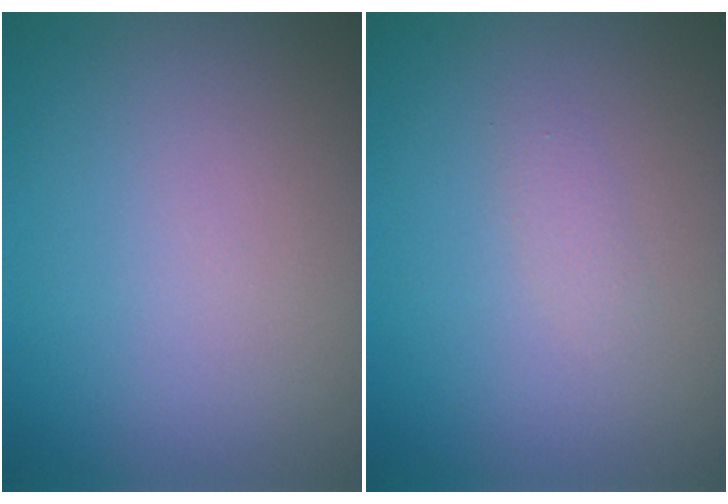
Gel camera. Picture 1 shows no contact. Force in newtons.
{"total": 0.7, "press": 0.7, "slide": 0.0}